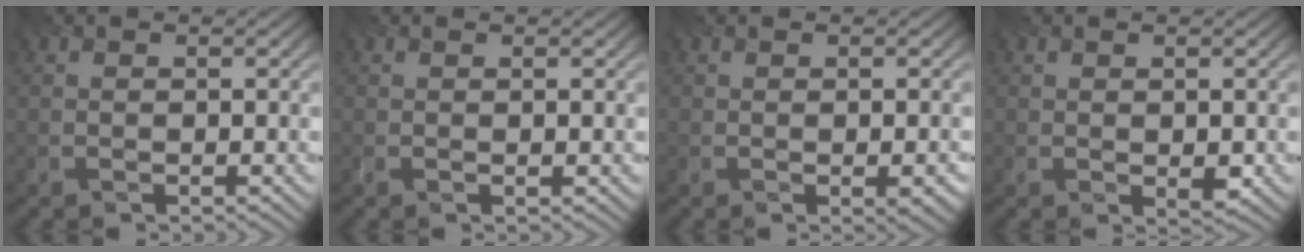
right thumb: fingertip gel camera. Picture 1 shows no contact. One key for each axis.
{"total": 0.5, "fx": 0.3, "fy": -0.1, "fz": 0.5, "tx": -0.005, "ty": -0.001, "tz": 0.003}
{"total": 2.5, "fx": -0.7, "fy": 0.8, "fz": 2.2, "tx": -0.028, "ty": -0.001, "tz": -0.008}
{"total": 1.5, "fx": -0.1, "fy": 0.6, "fz": 1.3, "tx": -0.023, "ty": -0.005, "tz": -0.002}